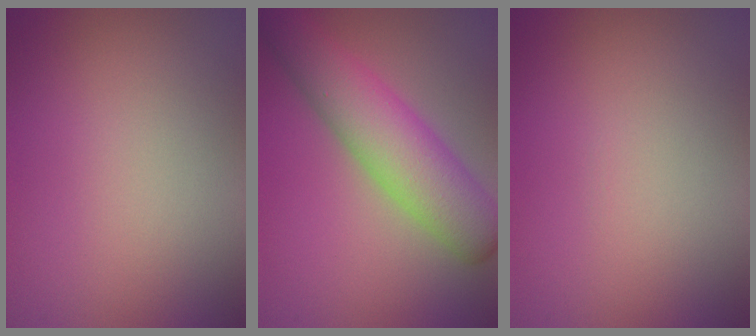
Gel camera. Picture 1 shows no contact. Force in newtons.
{"total": 7.0, "press": 7.0, "slide": 0.3}
{"total": 0.0}